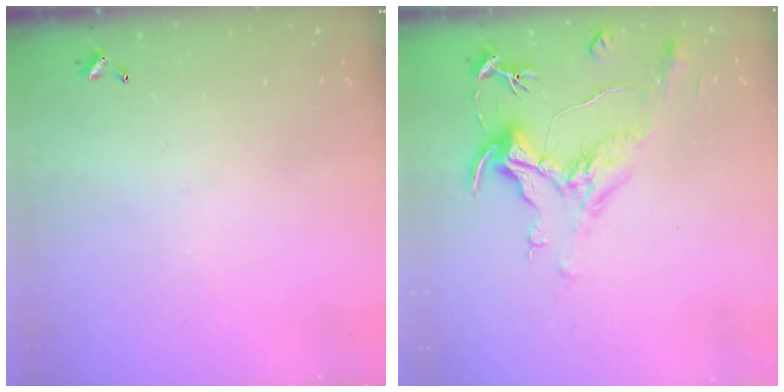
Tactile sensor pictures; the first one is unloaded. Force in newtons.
{"total": 2.1, "press": 1.7, "slide": 1.3}